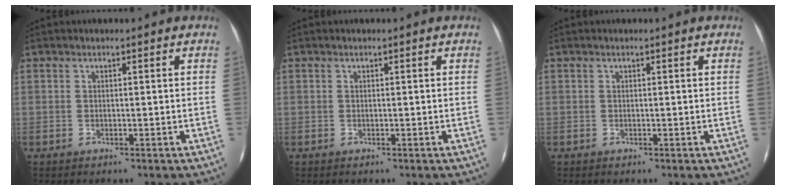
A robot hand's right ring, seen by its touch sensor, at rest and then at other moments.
{"total": 0.0}
{"total": 0.0}